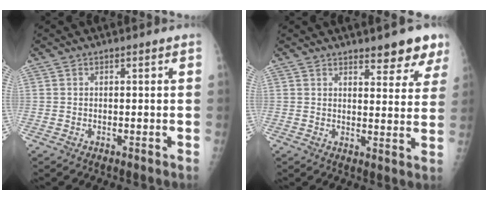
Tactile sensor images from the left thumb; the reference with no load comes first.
{"total": 7.5, "force": [5.9, 2.5, 3.9], "torque": [-0.018, -0.036, 0.065]}